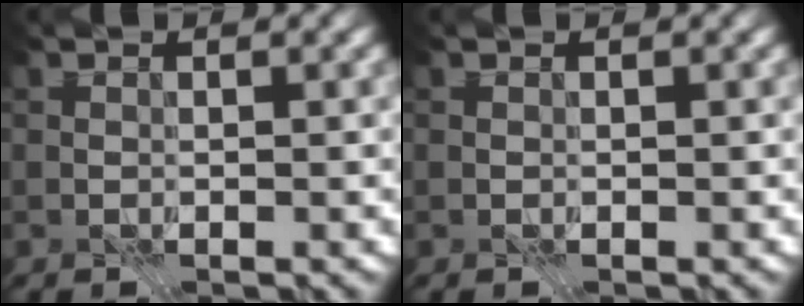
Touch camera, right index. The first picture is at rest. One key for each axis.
{"total": 0.0}